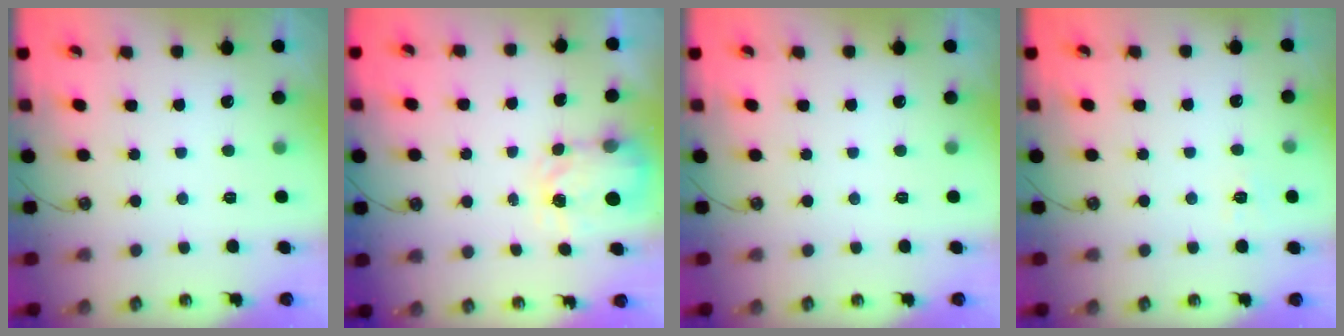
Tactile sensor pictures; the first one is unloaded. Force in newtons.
{"total": 3.6, "press": 3.6, "slide": 0.6}
{"total": 0.0}
{"total": 5.5, "press": 5.5, "slide": 0.6}